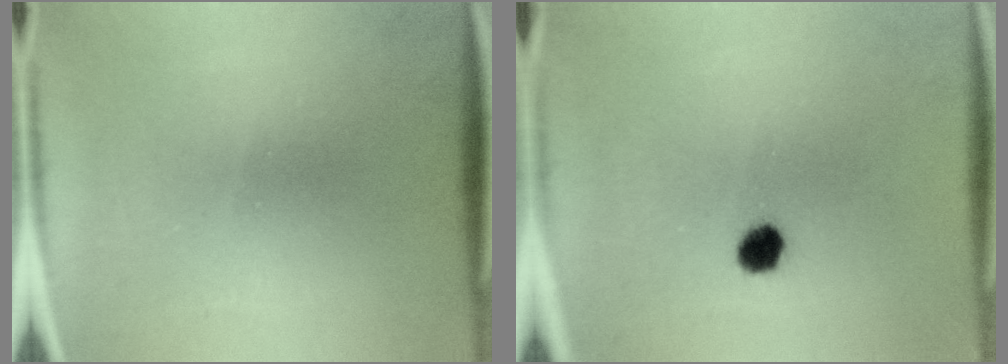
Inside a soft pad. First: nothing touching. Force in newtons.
{"total": 3.3}